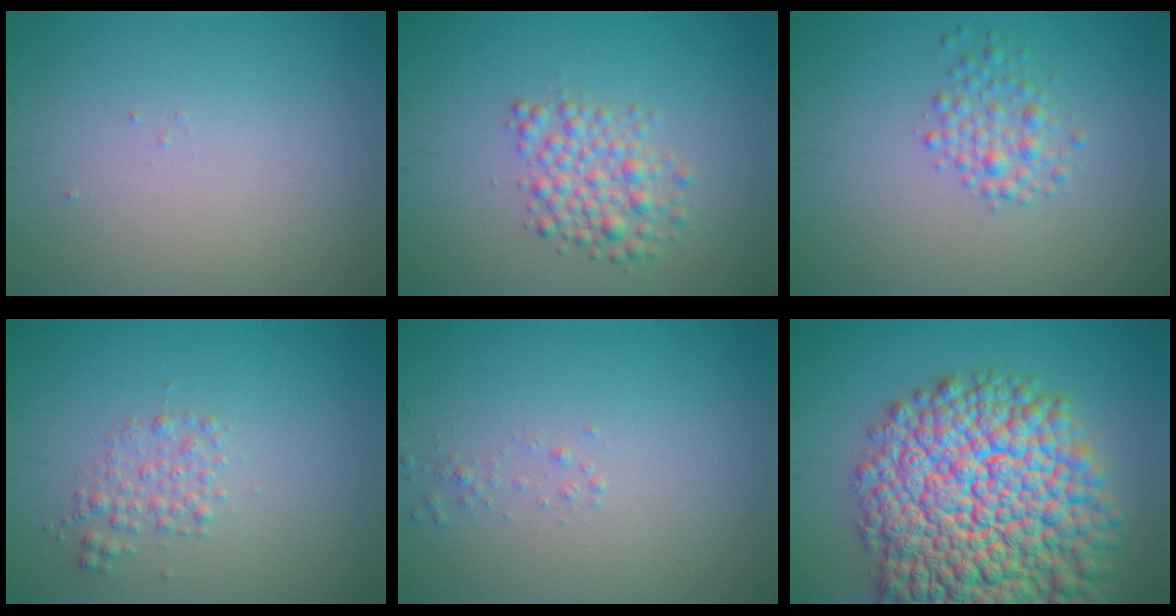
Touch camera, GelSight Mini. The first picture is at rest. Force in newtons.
{"total": 3.2, "press": 3.2, "slide": 0.1}
{"total": 2.2, "press": 2.2, "slide": 0.1}
{"total": 1.7, "press": 1.7, "slide": 0.1}
{"total": 0.7, "press": 0.6, "slide": 0.1}
{"total": 18.0, "press": 18.0, "slide": 0.8}